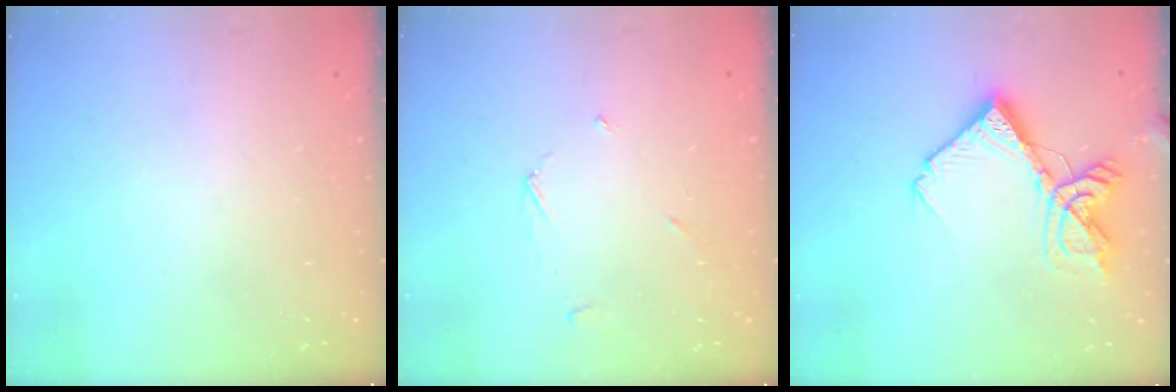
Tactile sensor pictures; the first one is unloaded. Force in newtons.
{"total": 2.5, "press": 2.5, "slide": 0.2}
{"total": 15.0, "press": 14.9, "slide": 1.7}